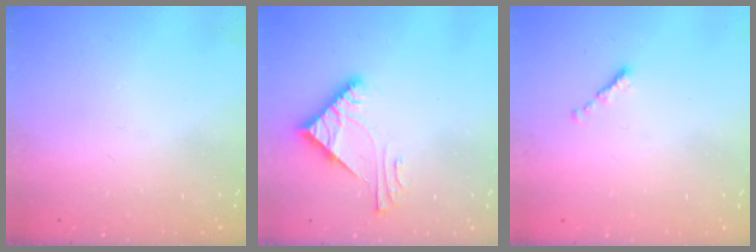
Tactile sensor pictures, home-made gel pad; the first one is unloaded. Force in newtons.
{"total": 6.6, "press": 6.6, "slide": 0.5}
{"total": 0.0}